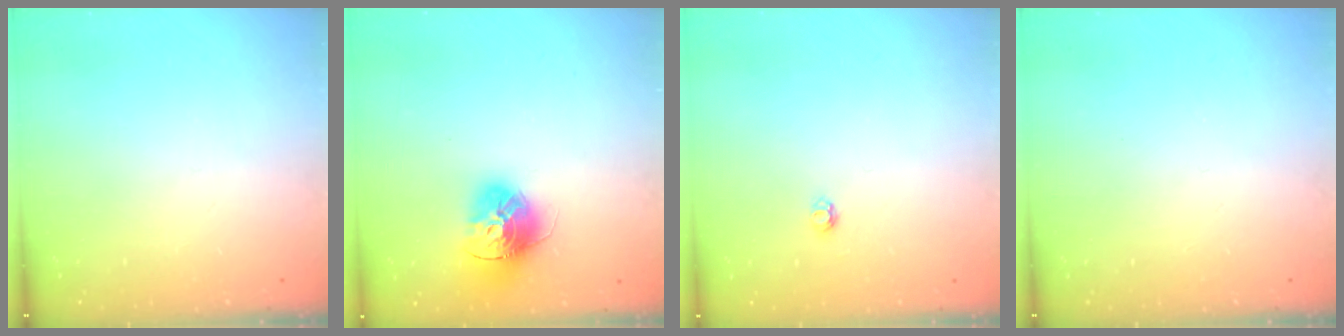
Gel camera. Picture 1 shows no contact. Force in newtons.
{"total": 15.1, "press": 15.0, "slide": 1.5}
{"total": 2.9, "press": 2.9, "slide": 0.4}
{"total": 0.0}